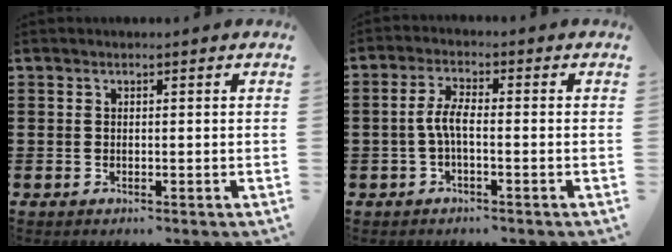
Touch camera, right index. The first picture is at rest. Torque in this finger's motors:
{"motor_torque": [0.75, -0.30, 0.49, 0.14]}